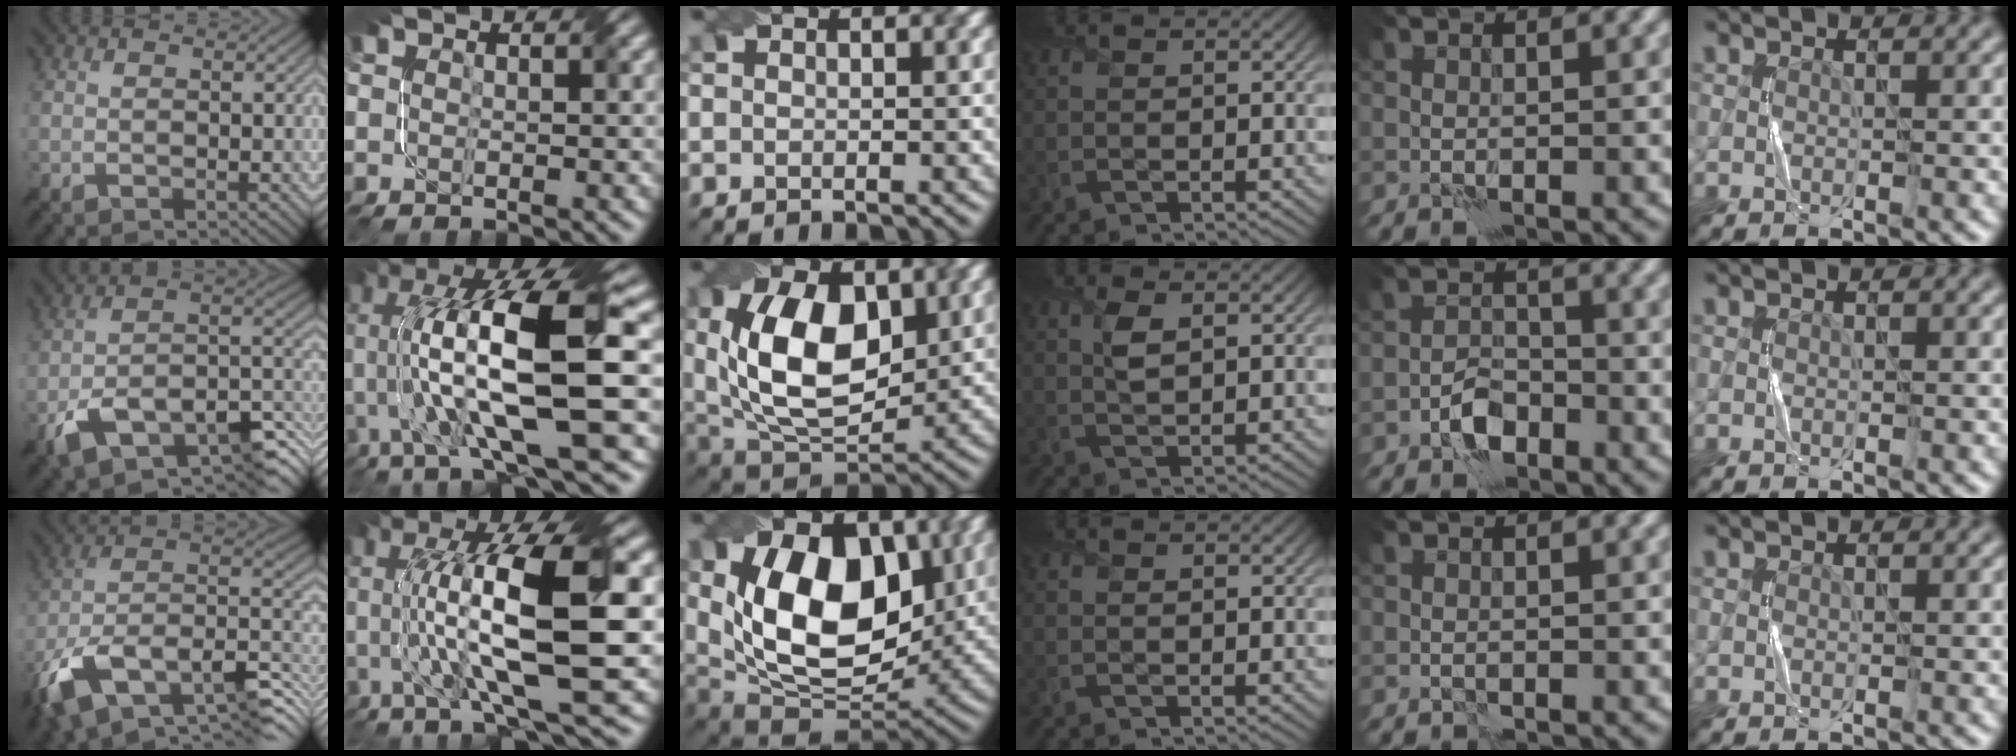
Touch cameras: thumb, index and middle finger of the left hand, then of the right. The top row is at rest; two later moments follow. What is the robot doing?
{"motion": "twist", "object": "screw"}